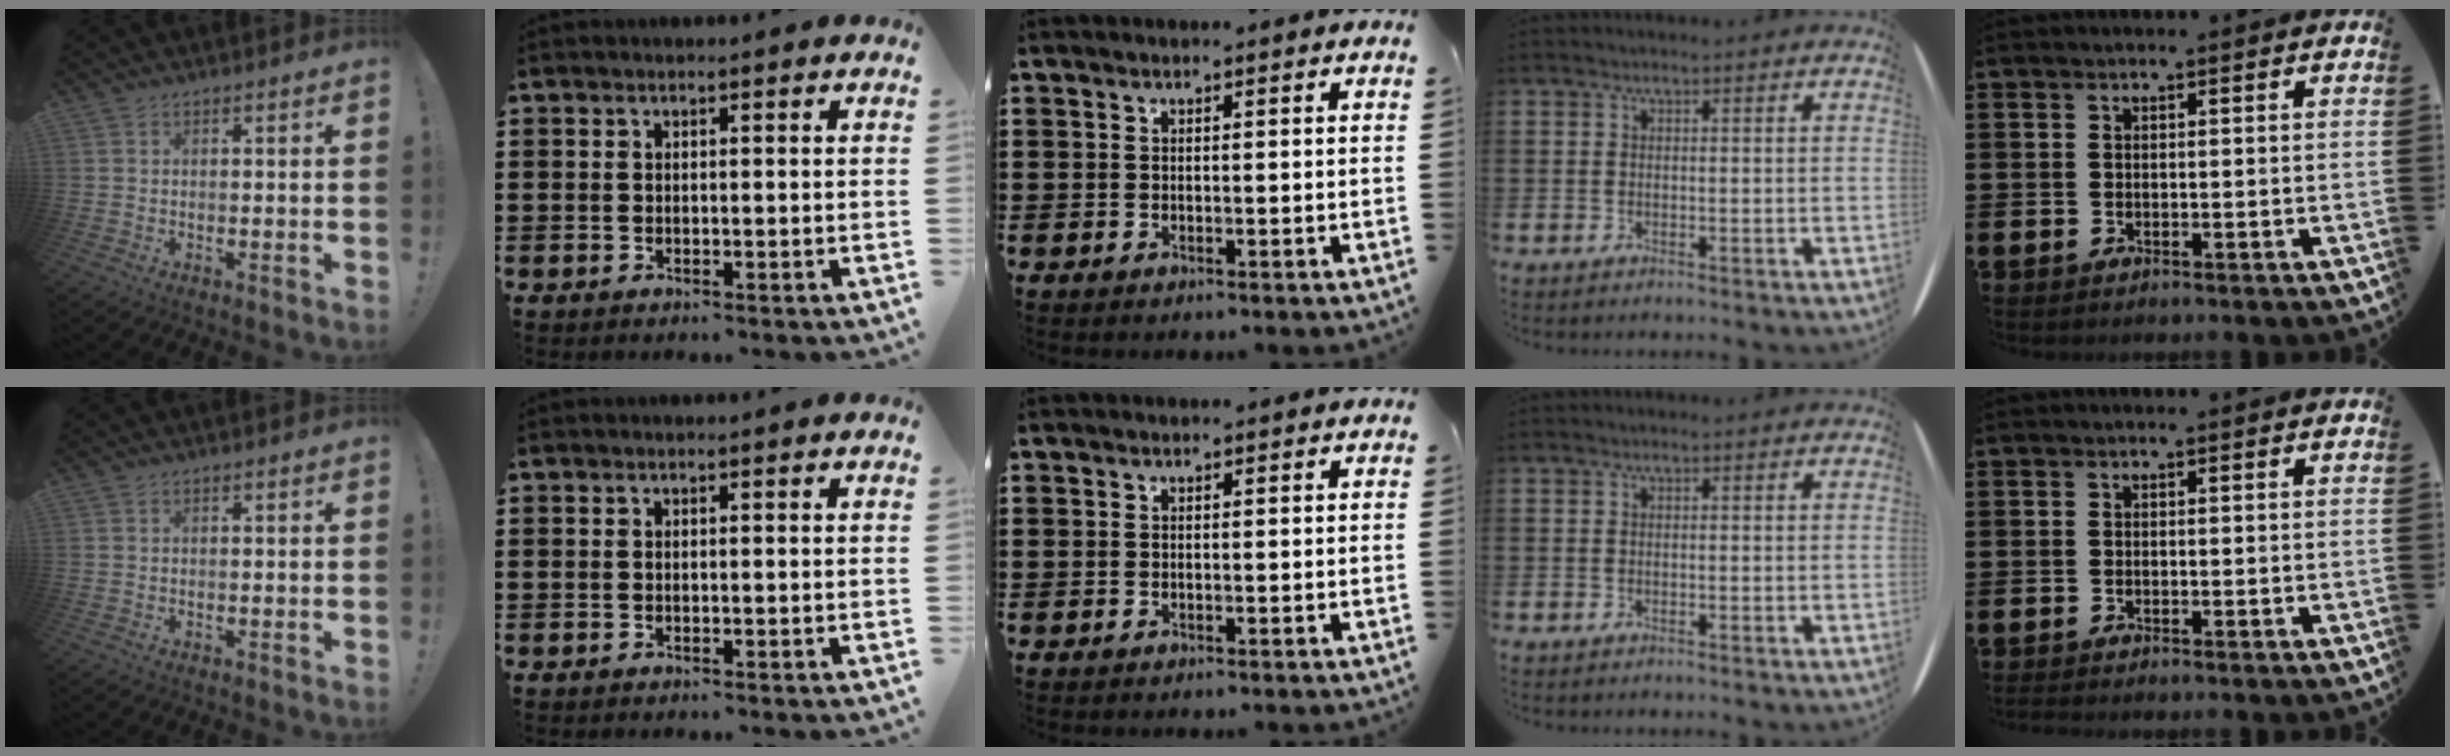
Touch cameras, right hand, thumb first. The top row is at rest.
{}